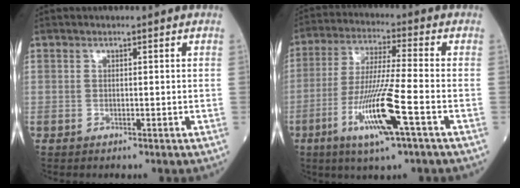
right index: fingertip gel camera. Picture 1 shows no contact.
{"total": 12.4, "force": [-4.9, -0.1, 11.4], "torque": [-0.226, -0.019, -0.092]}